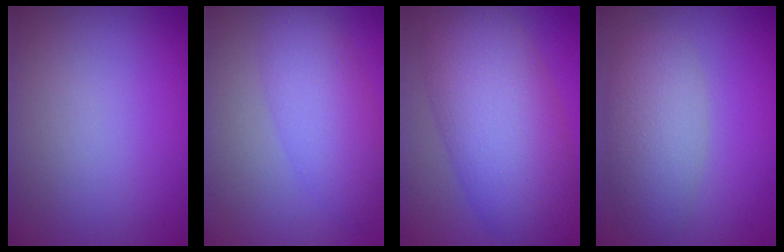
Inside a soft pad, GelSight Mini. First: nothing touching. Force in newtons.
{"total": 4.3, "press": 4.3, "slide": 0.0}
{"total": 9.9, "press": 9.9, "slide": 0.2}
{"total": 4.4, "press": 4.4, "slide": 0.3}